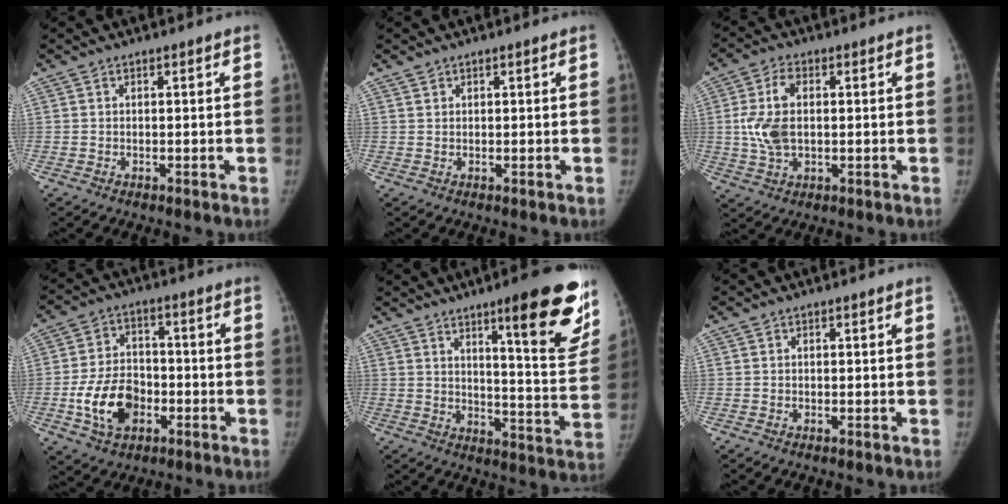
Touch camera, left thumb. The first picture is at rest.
{"total": 0.7, "force": [0.6, 0.3, -0.1], "torque": [0.011, -0.002, 0.007]}
{"total": 8.4, "force": [0.6, 4.8, 6.8], "torque": [-0.145, 0.006, 0.015]}
{"total": 11.5, "force": [-3.6, 8.0, 7.4], "torque": [-0.112, 0.021, -0.063]}
{"total": 20.2, "force": [11.7, 3.6, 16.0], "torque": [-0.167, -0.067, 0.162]}
{"total": 0.0}